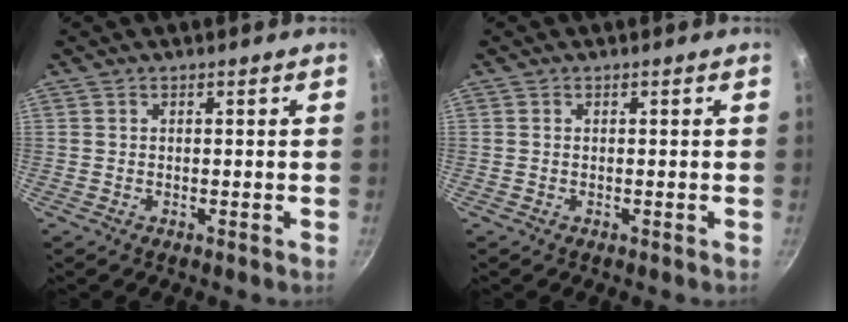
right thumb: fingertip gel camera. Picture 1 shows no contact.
{"total": 0.0}